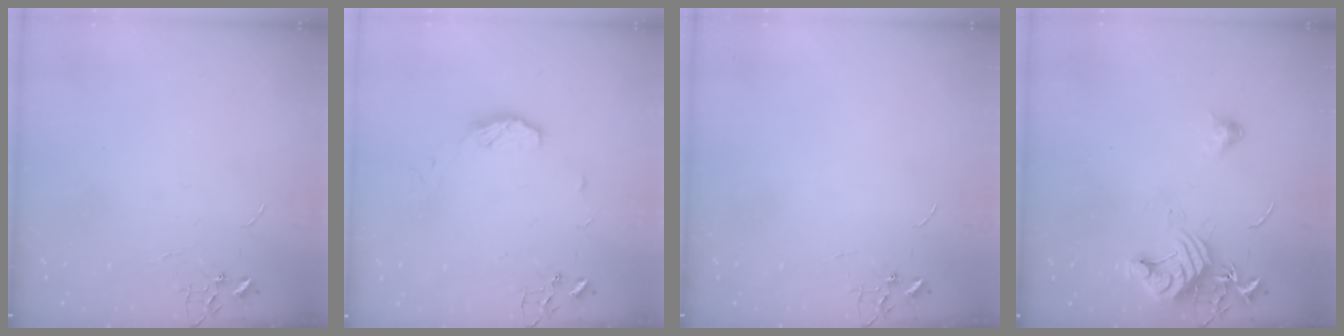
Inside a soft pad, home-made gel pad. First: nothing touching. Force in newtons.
{"total": 7.4, "press": 7.4, "slide": 0.6}
{"total": 0.0}
{"total": 12.3, "press": 12.2, "slide": 1.6}